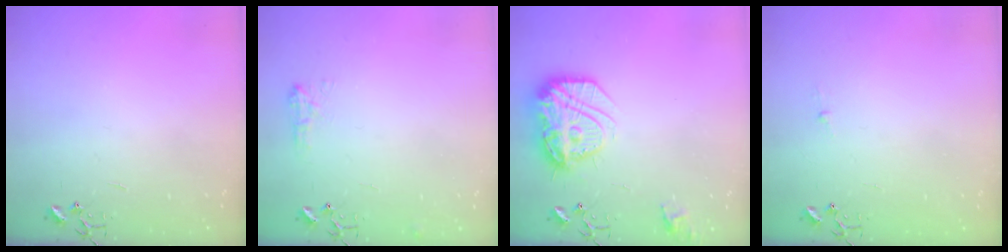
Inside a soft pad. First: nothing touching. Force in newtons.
{"total": 8.0, "press": 7.9, "slide": 0.7}
{"total": 17.7, "press": 17.7, "slide": 1.2}
{"total": 2.6, "press": 2.5, "slide": 0.4}